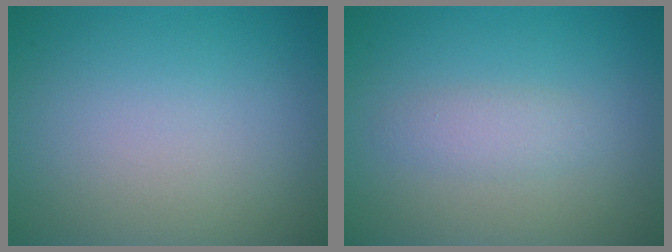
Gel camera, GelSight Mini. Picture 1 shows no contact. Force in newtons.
{"total": 1.6, "press": 1.6, "slide": 0.0}